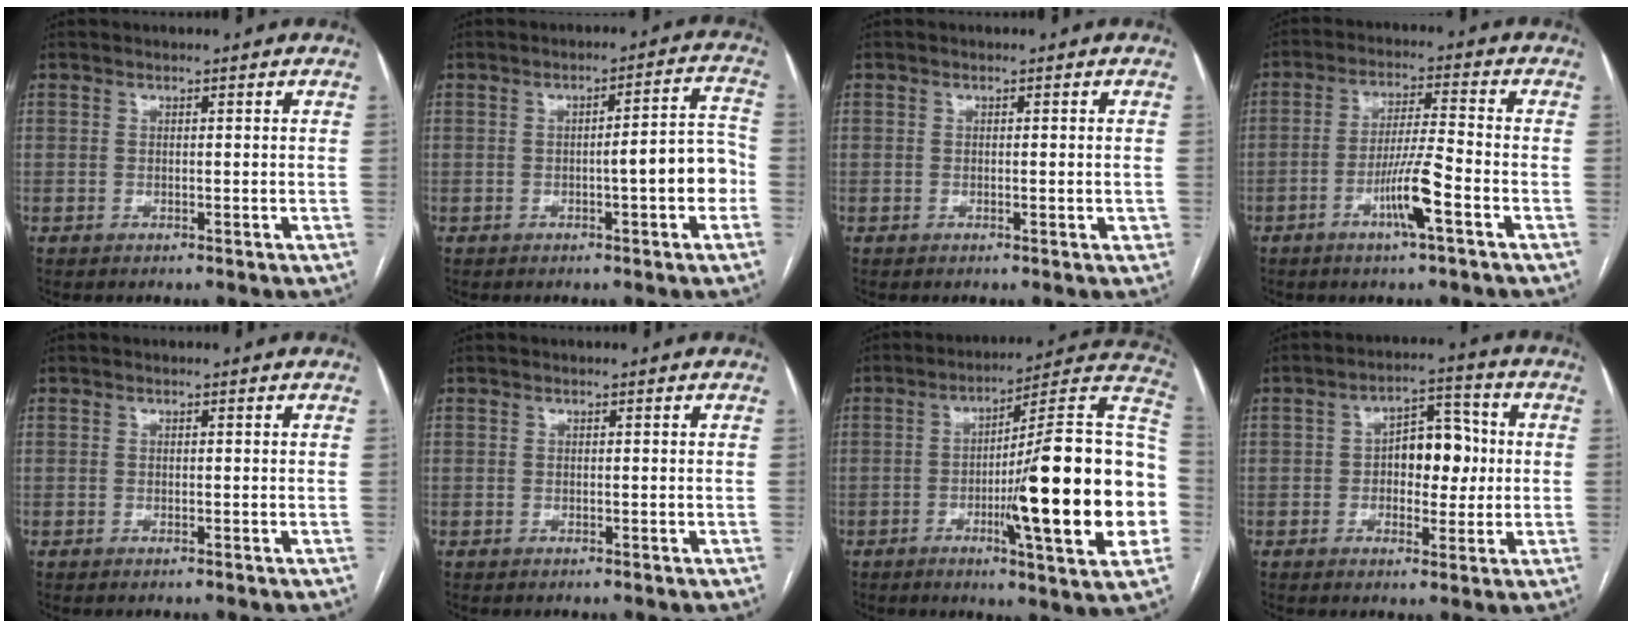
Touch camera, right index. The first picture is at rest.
{"total": 7.0, "force": [-1.9, 0.8, 6.7], "torque": [-0.085, 0.024, -0.026]}
{"total": 1.2, "force": [-0.1, 0.4, 1.1], "torque": [-0.015, 0.002, 0.001]}
{"total": 7.6, "force": [-3.4, -0.2, 6.8], "torque": [-0.130, 0.000, -0.062]}
{"total": 0.0}
{"total": 0.0}
{"total": 24.9, "force": [-4.0, 1.6, 24.6], "torque": [-0.281, 0.013, -0.061]}
{"total": 8.1, "force": [0.2, 4.4, 6.8], "torque": [-0.096, 0.025, 0.004]}